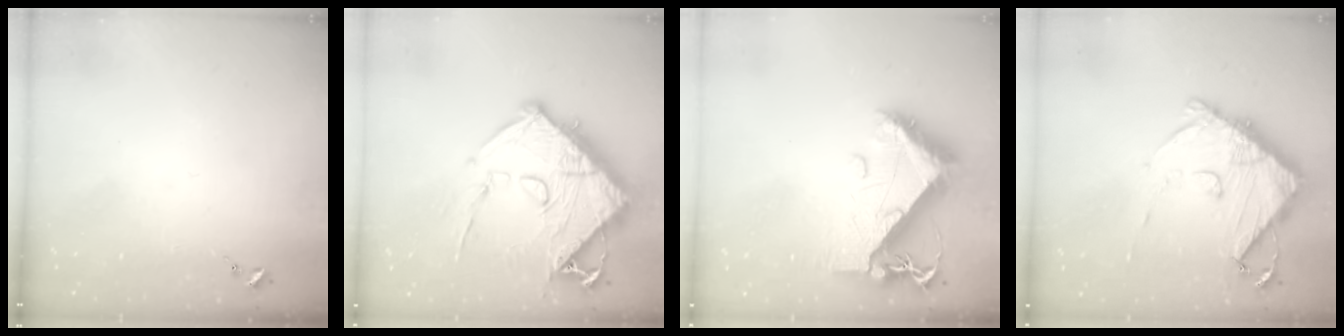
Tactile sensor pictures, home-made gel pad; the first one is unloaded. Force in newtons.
{"total": 17.9, "press": 17.8, "slide": 2.0}
{"total": 11.3, "press": 11.3, "slide": 1.2}
{"total": 13.5, "press": 13.4, "slide": 1.5}